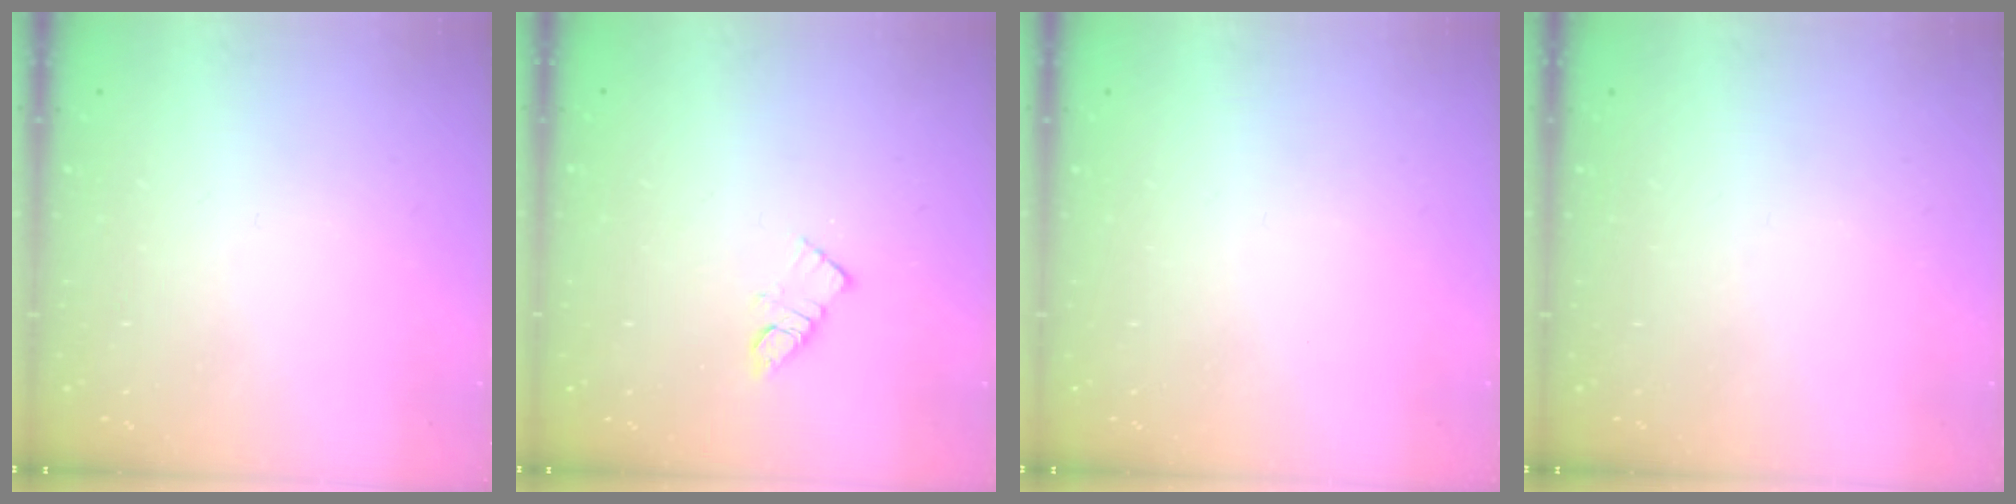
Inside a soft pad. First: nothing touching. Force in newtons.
{"total": 5.7, "press": 5.7, "slide": 0.2}
{"total": 0.0}
{"total": 0.0}